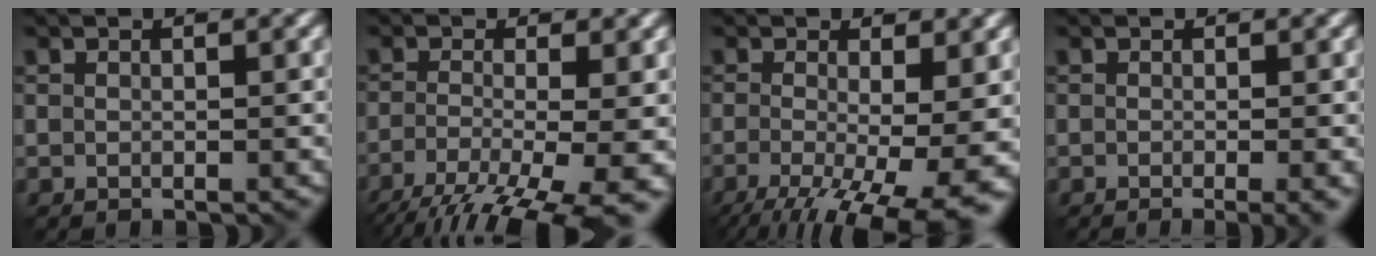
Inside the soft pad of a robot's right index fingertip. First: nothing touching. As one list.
[{"total": 9.5, "force": [-5.7, 2.8, 7.1], "torque": [-0.136, -0.021, -0.085]}, {"total": 11.9, "force": [-4.6, 4.5, 10.0], "torque": [-0.174, -0.033, -0.056]}, {"total": 3.2, "force": [-1.3, 1.0, 2.8], "torque": [-0.034, -0.007, -0.010]}]